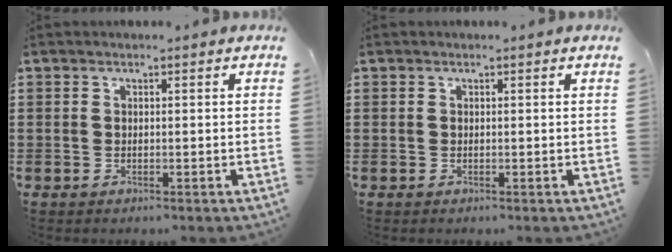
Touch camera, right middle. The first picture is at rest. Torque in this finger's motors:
{"motor_torque": [-0.45, -0.37, -0.02, -0.01]}